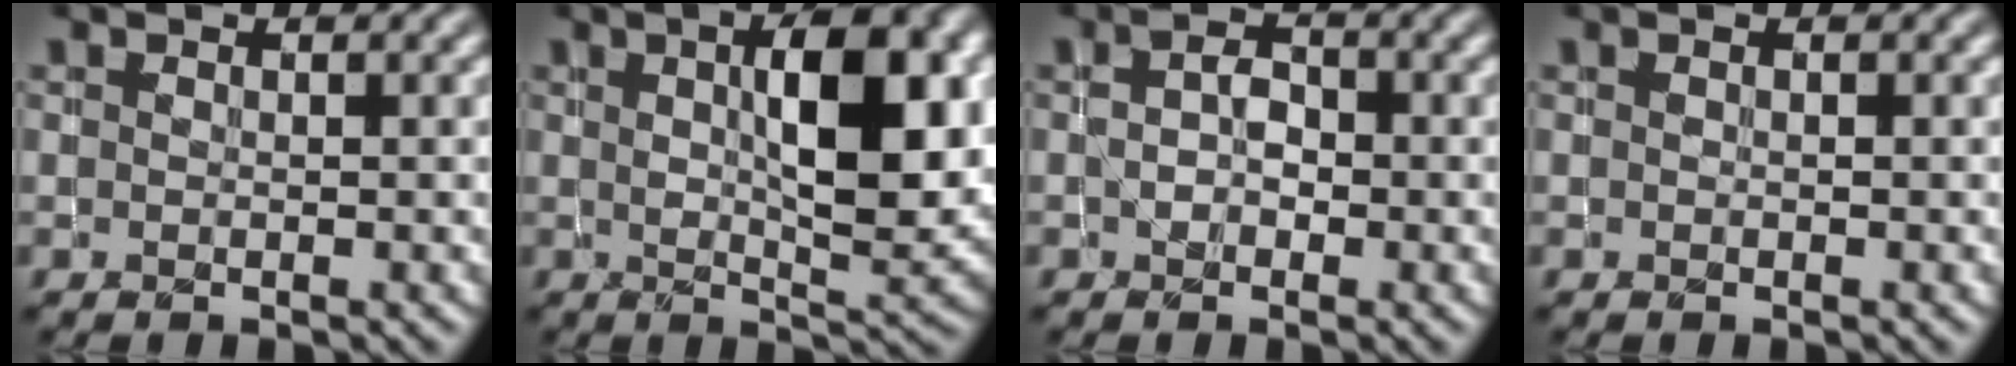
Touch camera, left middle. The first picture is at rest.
{"total": 8.6, "force": [1.9, 2.9, 7.9], "torque": [-0.109, 0.005, 0.030]}
{"total": 2.0, "force": [-0.4, 1.5, 1.3], "torque": [-0.025, 0.004, -0.008]}
{"total": 0.0}